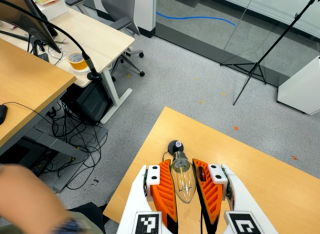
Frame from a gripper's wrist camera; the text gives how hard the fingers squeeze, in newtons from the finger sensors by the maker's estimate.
{"total": 19.5, "left": 20.9, "right": 18.2}